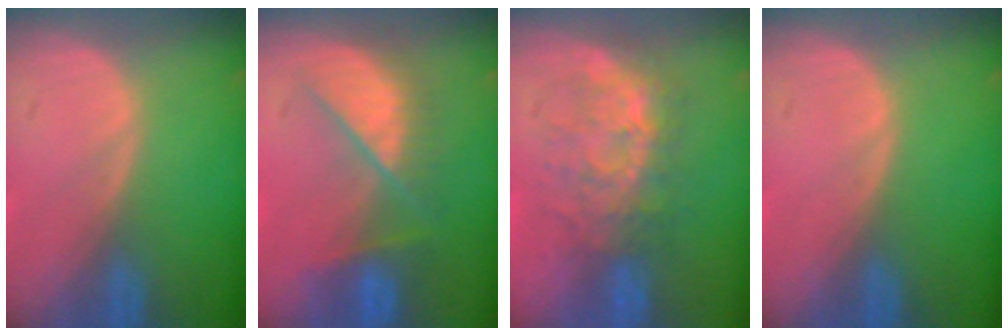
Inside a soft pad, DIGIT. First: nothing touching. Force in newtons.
{"total": 7.3, "press": 7.3, "slide": 0.6}
{"total": 7.5, "press": 7.2, "slide": 2.2}
{"total": 0.0}